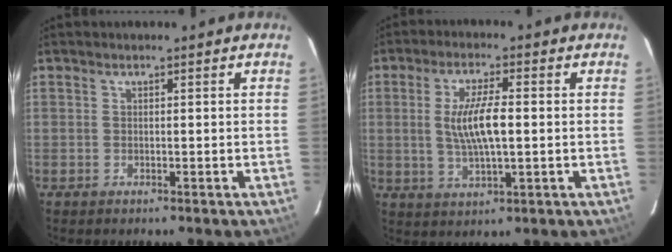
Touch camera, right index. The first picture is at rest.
{"total": 8.1, "force": [0.2, 2.1, 7.9], "torque": [-0.150, -0.002, 0.007]}